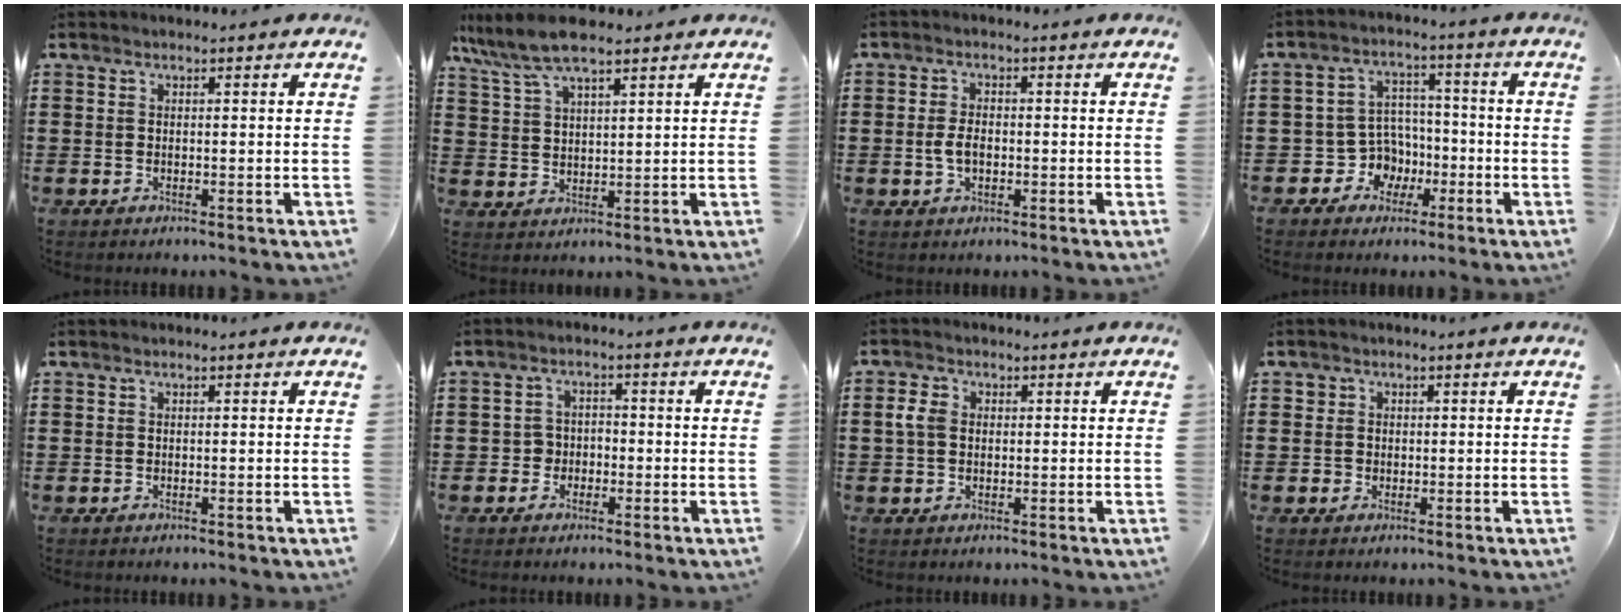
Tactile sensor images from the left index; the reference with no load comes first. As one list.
[{"total": 7.5, "force": [5.9, 1.9, 4.3], "torque": [-0.099, -0.006, 0.109]}, {"total": 3.3, "force": [-0.5, 1.7, 2.8], "torque": [-0.069, -0.003, -0.013]}, {"total": 6.6, "force": [-1.9, 6.0, 2.1], "torque": [-0.068, 0.009, -0.034]}, {"total": 0.0}, {"total": 2.6, "force": [-1.3, 2.2, 0.6], "torque": [-0.020, 0.006, -0.031]}, {"total": 3.2, "force": [0.3, 2.5, 1.9], "torque": [-0.051, 0.007, 0.001]}, {"total": 1.7, "force": [0.0, 1.7, 0.1], "torque": [-0.011, 0.007, -0.003]}]